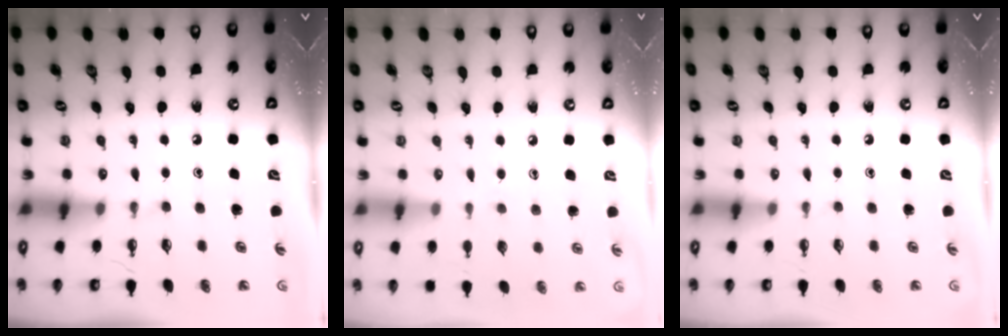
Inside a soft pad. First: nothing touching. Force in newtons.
{"total": 4.4, "press": 4.4, "slide": 0.4}
{"total": 0.0}